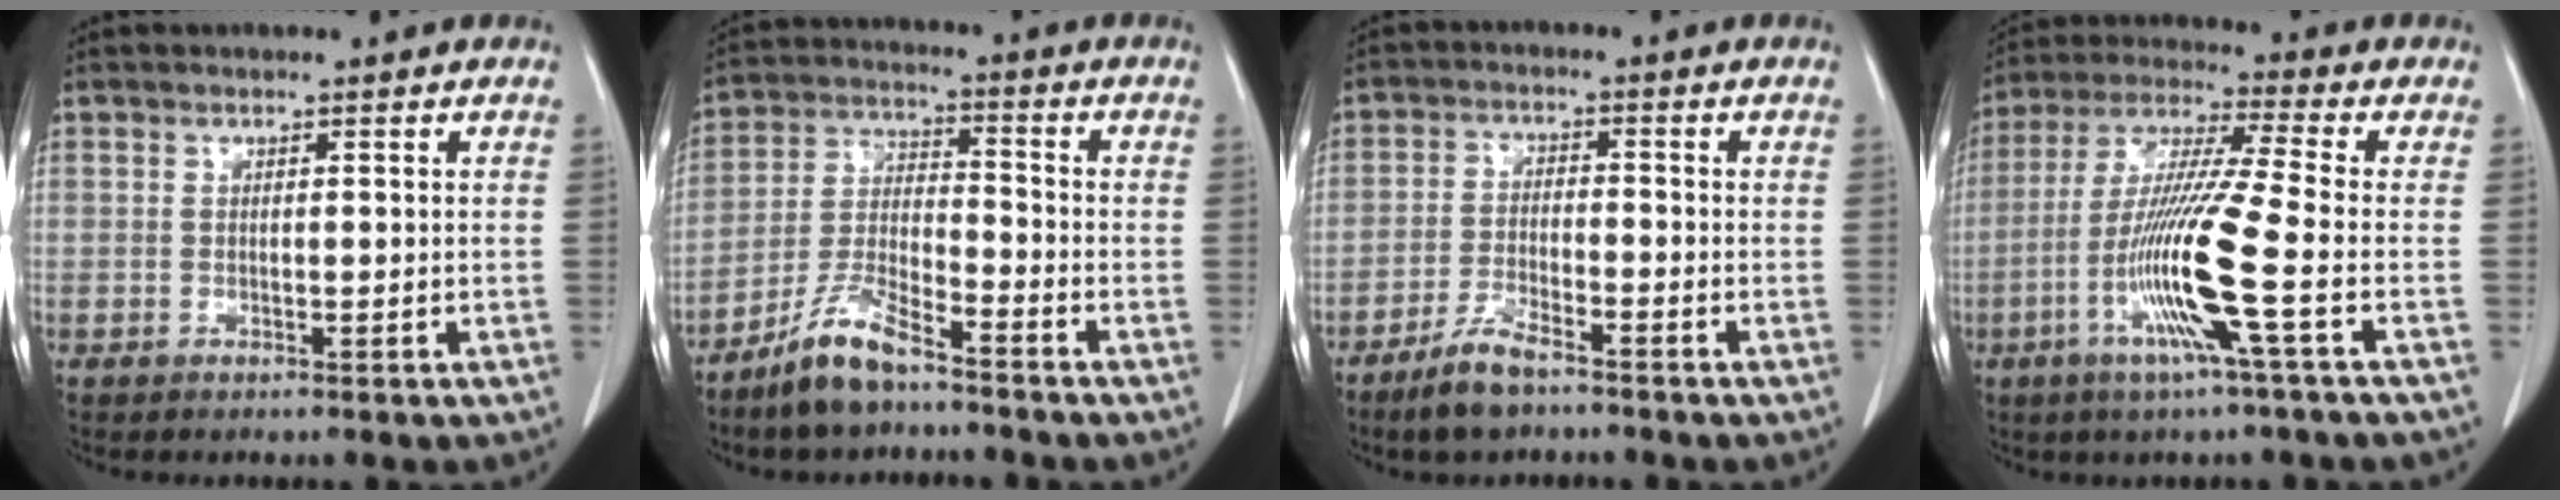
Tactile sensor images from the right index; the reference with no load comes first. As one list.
[{"total": 8.4, "force": [-6.5, 1.7, 5.0], "torque": [-0.112, -0.014, -0.127]}, {"total": 5.6, "force": [-4.3, 1.2, 3.3], "torque": [-0.074, -0.007, -0.080]}, {"total": 13.5, "force": [-4.3, -1.5, 12.7], "torque": [-0.258, -0.019, -0.092]}]